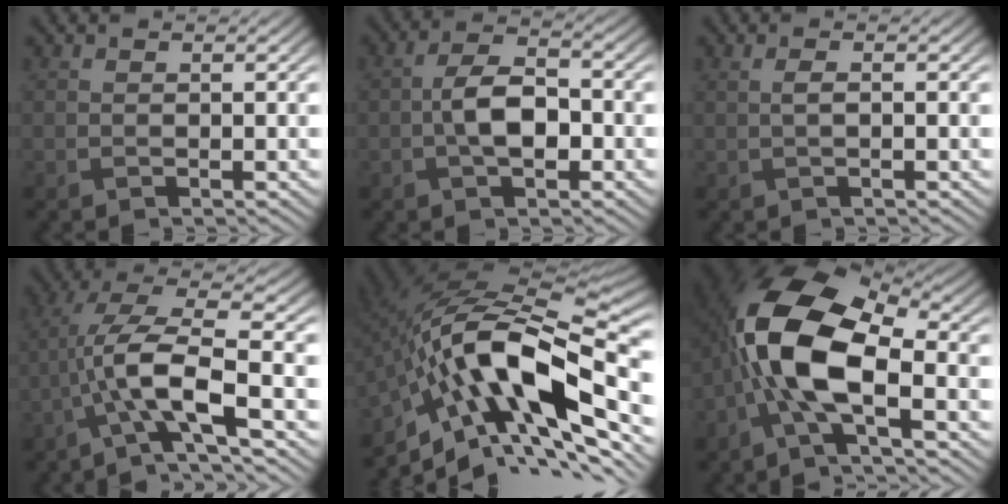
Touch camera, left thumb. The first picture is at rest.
{"total": 5.9, "force": [-1.1, 3.0, 4.9], "torque": [-0.098, 0.005, -0.024]}
{"total": 1.2, "force": [0.1, 0.2, 1.2], "torque": [-0.028, 0.005, 0.001]}
{"total": 9.5, "force": [-3.2, 2.4, 8.6], "torque": [-0.170, 0.015, -0.073]}
{"total": 18.5, "force": [-5.3, 8.6, 15.5], "torque": [-0.309, 0.009, -0.100]}
{"total": 12.7, "force": [-1.7, 5.8, 11.2], "torque": [-0.240, 0.010, -0.047]}